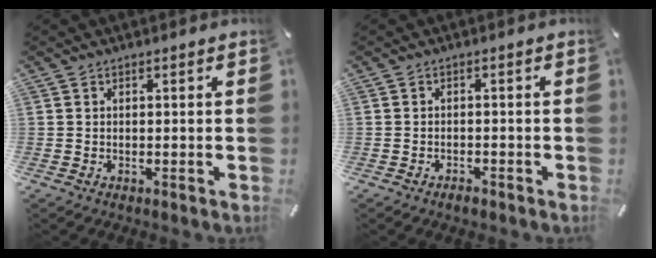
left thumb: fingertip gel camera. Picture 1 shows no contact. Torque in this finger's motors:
{"motor_torque": [0.27, 0.27, 0.00, 0.01, -0.02]}